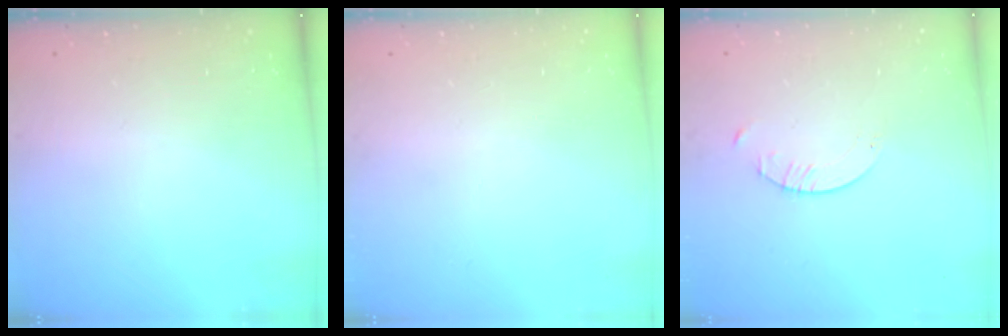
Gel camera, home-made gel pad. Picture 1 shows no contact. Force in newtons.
{"total": 0.0}
{"total": 1.6, "press": 1.6, "slide": 0.2}